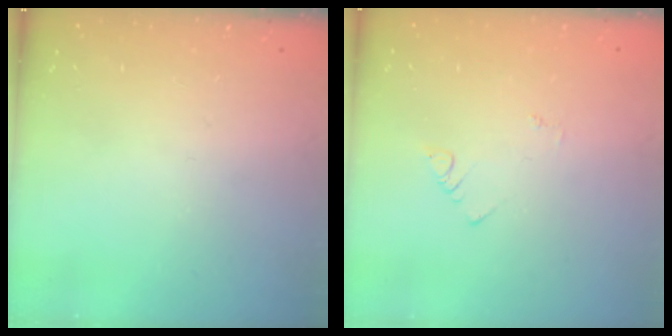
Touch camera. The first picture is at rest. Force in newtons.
{"total": 1.1, "press": 1.1, "slide": 0.3}